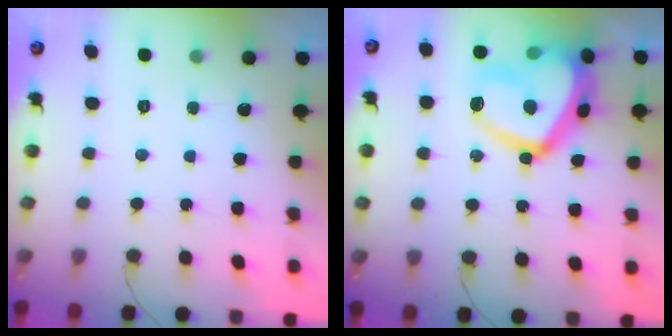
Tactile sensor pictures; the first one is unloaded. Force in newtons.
{"total": 20.3, "press": 20.2, "slide": 1.7}